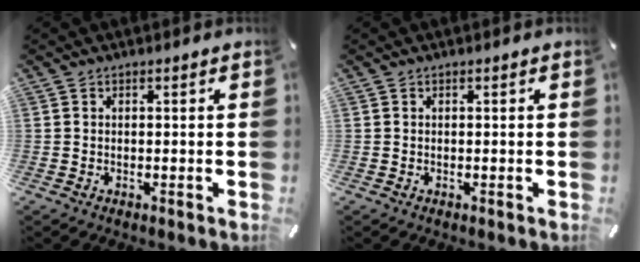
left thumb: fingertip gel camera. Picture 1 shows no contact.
{"total": 0.0}